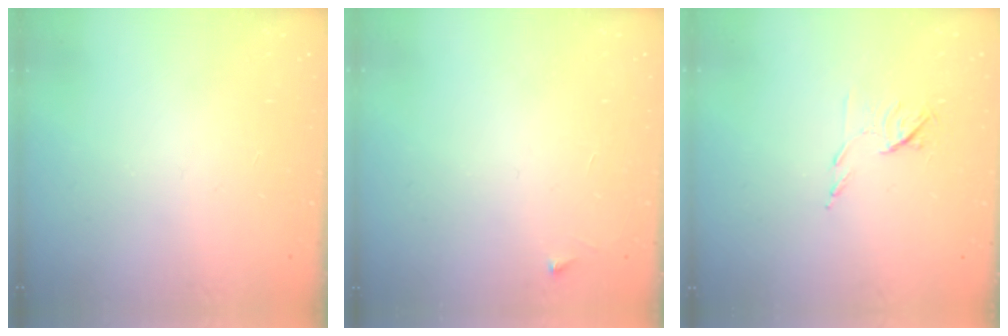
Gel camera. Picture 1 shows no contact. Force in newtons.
{"total": 2.5, "press": 2.5, "slide": 0.3}
{"total": 6.4, "press": 6.3, "slide": 0.9}